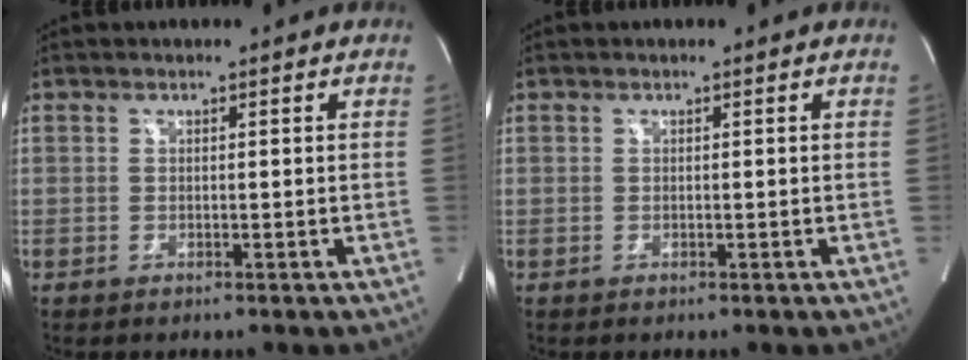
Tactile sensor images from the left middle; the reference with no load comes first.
{"total": 0.0}